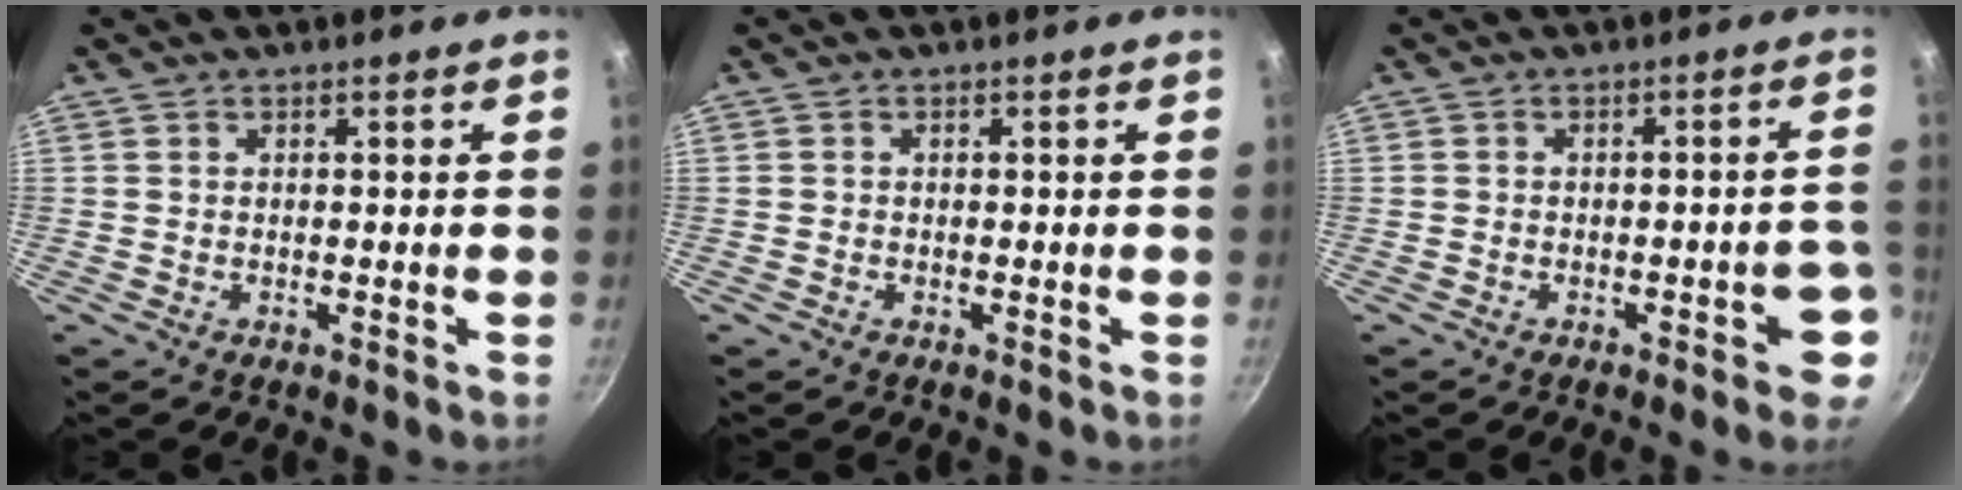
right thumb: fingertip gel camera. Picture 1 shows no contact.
{"total": 0.0}
{"total": 6.0, "force": [-2.2, 2.6, 4.9], "torque": [-0.029, 0.031, -0.022]}